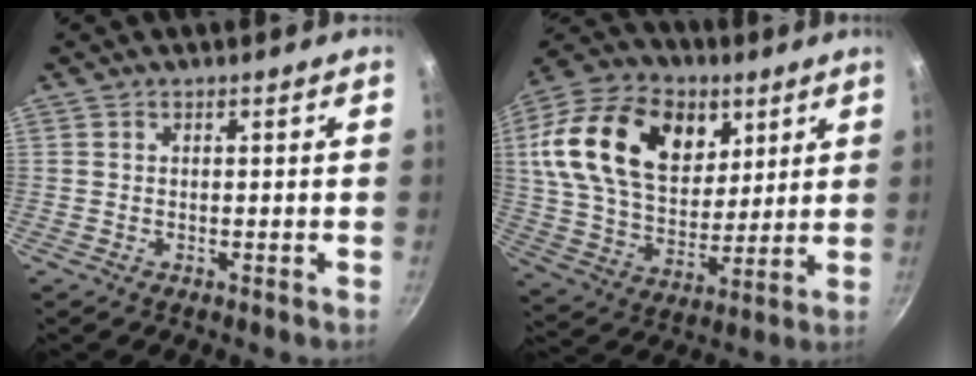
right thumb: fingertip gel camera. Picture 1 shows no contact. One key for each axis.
{"total": 24.7, "fx": 8.8, "fy": 16.7, "fz": 16.0, "tx": -0.268, "ty": -0.017, "tz": 0.150}